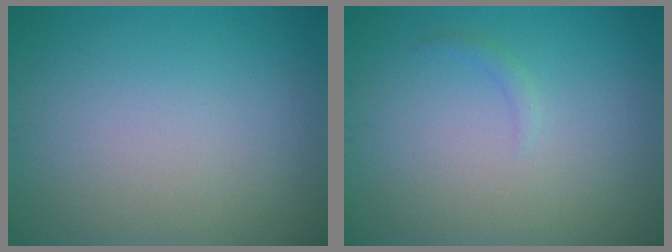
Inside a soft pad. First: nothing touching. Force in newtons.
{"total": 0.7, "press": 0.7, "slide": 0.1}